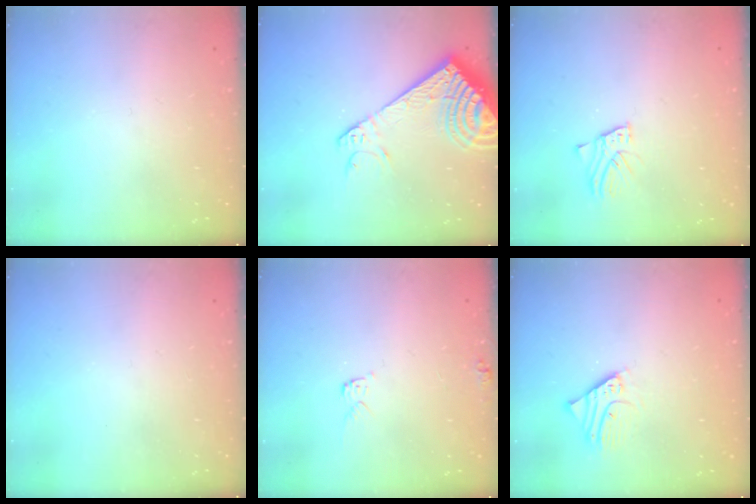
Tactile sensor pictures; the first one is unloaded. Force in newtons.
{"total": 16.2, "press": 15.9, "slide": 3.1}
{"total": 3.8, "press": 3.8, "slide": 0.2}
{"total": 0.0}
{"total": 4.3, "press": 4.2, "slide": 0.4}
{"total": 2.9, "press": 2.9, "slide": 0.3}